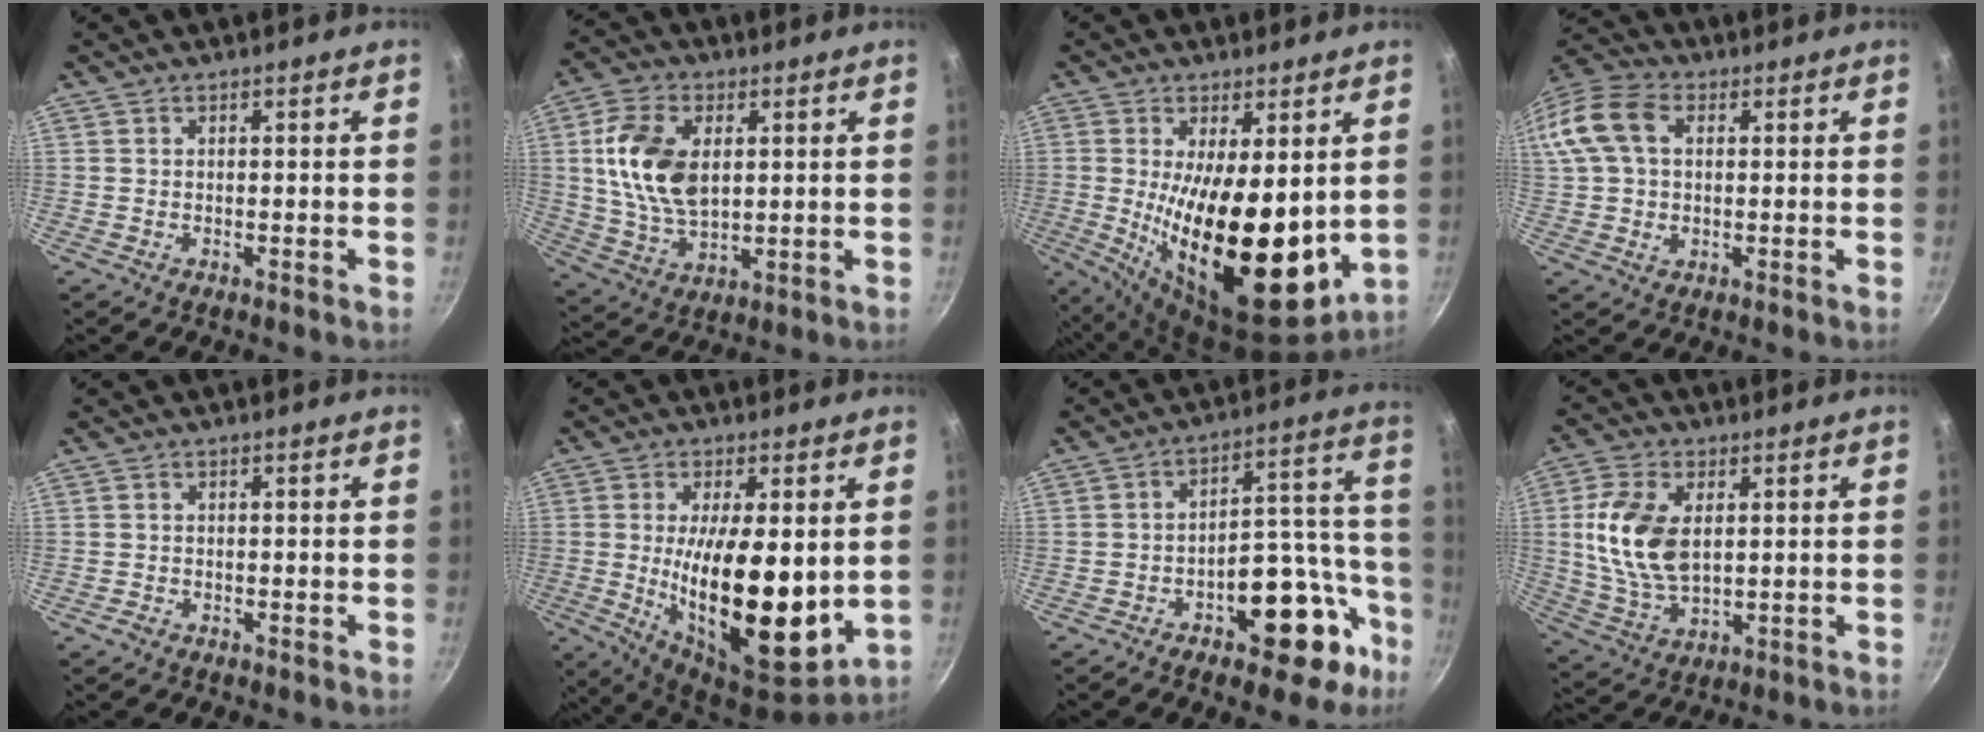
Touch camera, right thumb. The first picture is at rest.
{"total": 14.3, "force": [2.7, 8.8, 11.0], "torque": [-0.196, -0.009, 0.055]}
{"total": 21.1, "force": [0.7, 8.8, 19.2], "torque": [-0.285, -0.043, 0.027]}
{"total": 15.4, "force": [3.6, 10.3, 10.8], "torque": [-0.231, 0.028, 0.055]}
{"total": 1.0, "force": [-0.8, 0.6, 0.3], "torque": [-0.007, 0.004, -0.014]}
{"total": 19.4, "force": [-0.1, 7.6, 17.9], "torque": [-0.280, -0.030, 0.008]}
{"total": 16.9, "force": [-8.3, 8.9, 11.8], "torque": [-0.096, 0.084, -0.107]}
{"total": 13.5, "force": [2.2, 8.0, 10.7], "torque": [-0.200, -0.011, 0.047]}